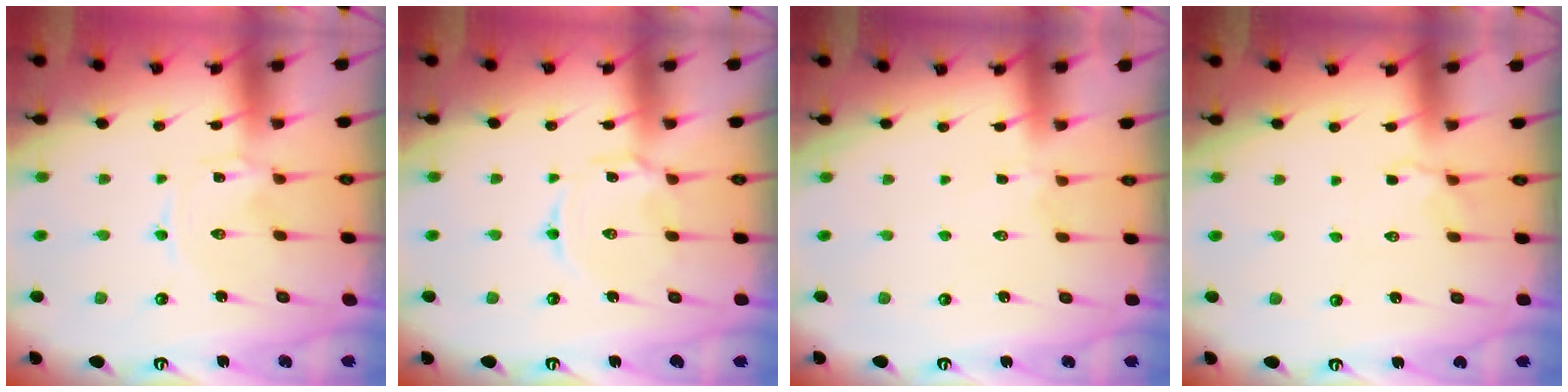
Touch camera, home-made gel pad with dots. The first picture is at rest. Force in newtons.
{"total": 3.9, "press": 3.9, "slide": 0.4}
{"total": 2.2, "press": 2.2, "slide": 0.5}
{"total": 3.4, "press": 3.0, "slide": 1.7}